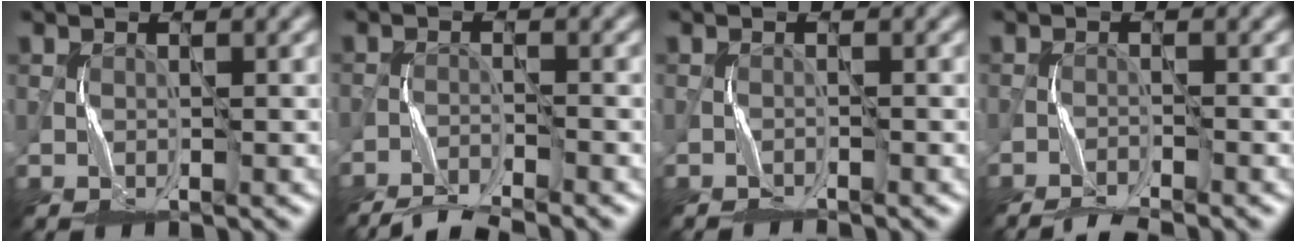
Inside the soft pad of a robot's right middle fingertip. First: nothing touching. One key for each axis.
{"total": 5.5, "fx": -5.2, "fy": 0.6, "fz": 1.7, "tx": -0.038, "ty": -0.016, "tz": -0.090}
{"total": 0.9, "fx": -0.9, "fy": 0.0, "fz": 0.0, "tx": 0.001, "ty": 0.003, "tz": -0.020}
{"total": 3.7, "fx": -3.4, "fy": 0.3, "fz": 1.2, "tx": -0.027, "ty": -0.009, "tz": -0.062}